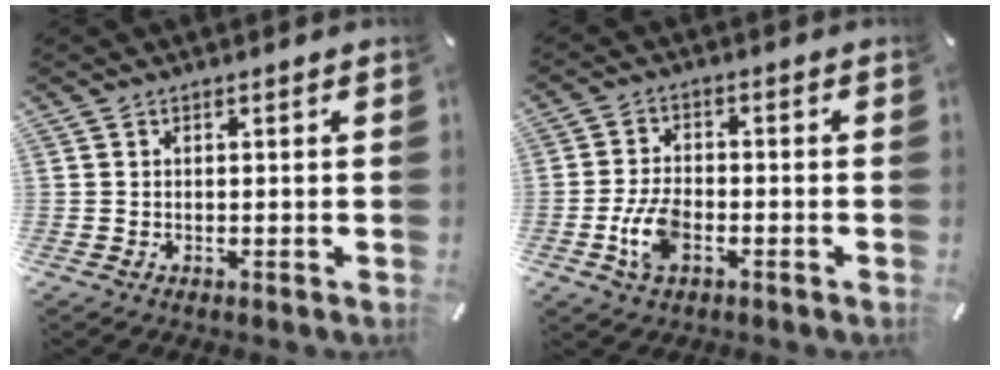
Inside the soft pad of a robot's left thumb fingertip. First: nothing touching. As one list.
[{"total": 8.0, "force": [-2.7, 4.6, 6.0], "torque": [-0.133, 0.005, -0.051]}]